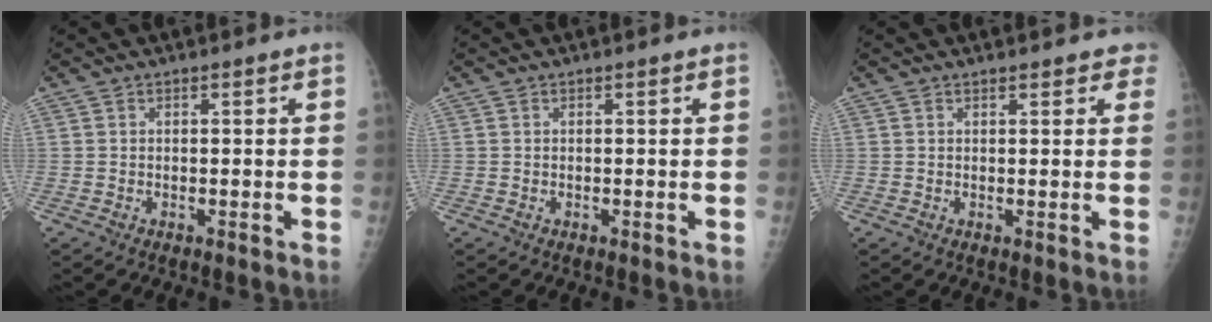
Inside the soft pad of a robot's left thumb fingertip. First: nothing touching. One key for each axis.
{"total": 0.0}
{"total": 3.3, "fx": 2.8, "fy": 1.4, "fz": 1.1, "tx": 0.017, "ty": -0.003, "tz": 0.021}